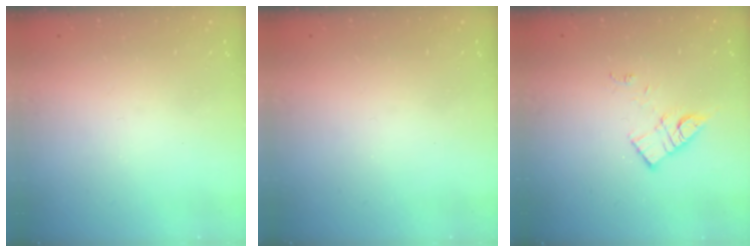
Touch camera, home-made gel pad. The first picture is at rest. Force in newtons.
{"total": 0.0}
{"total": 10.4, "press": 10.4, "slide": 0.6}